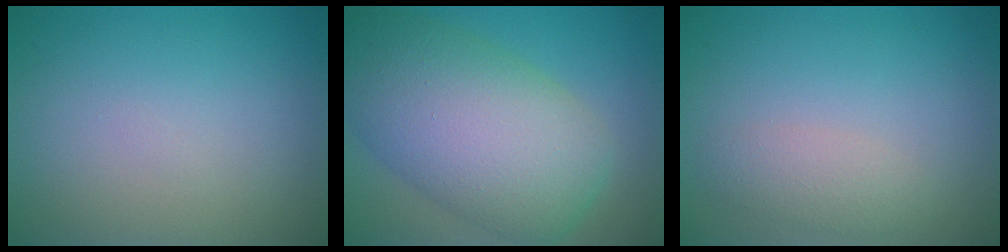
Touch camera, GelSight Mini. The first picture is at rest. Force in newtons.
{"total": 11.2, "press": 11.2, "slide": 0.3}
{"total": 1.9, "press": 1.9, "slide": 0.0}